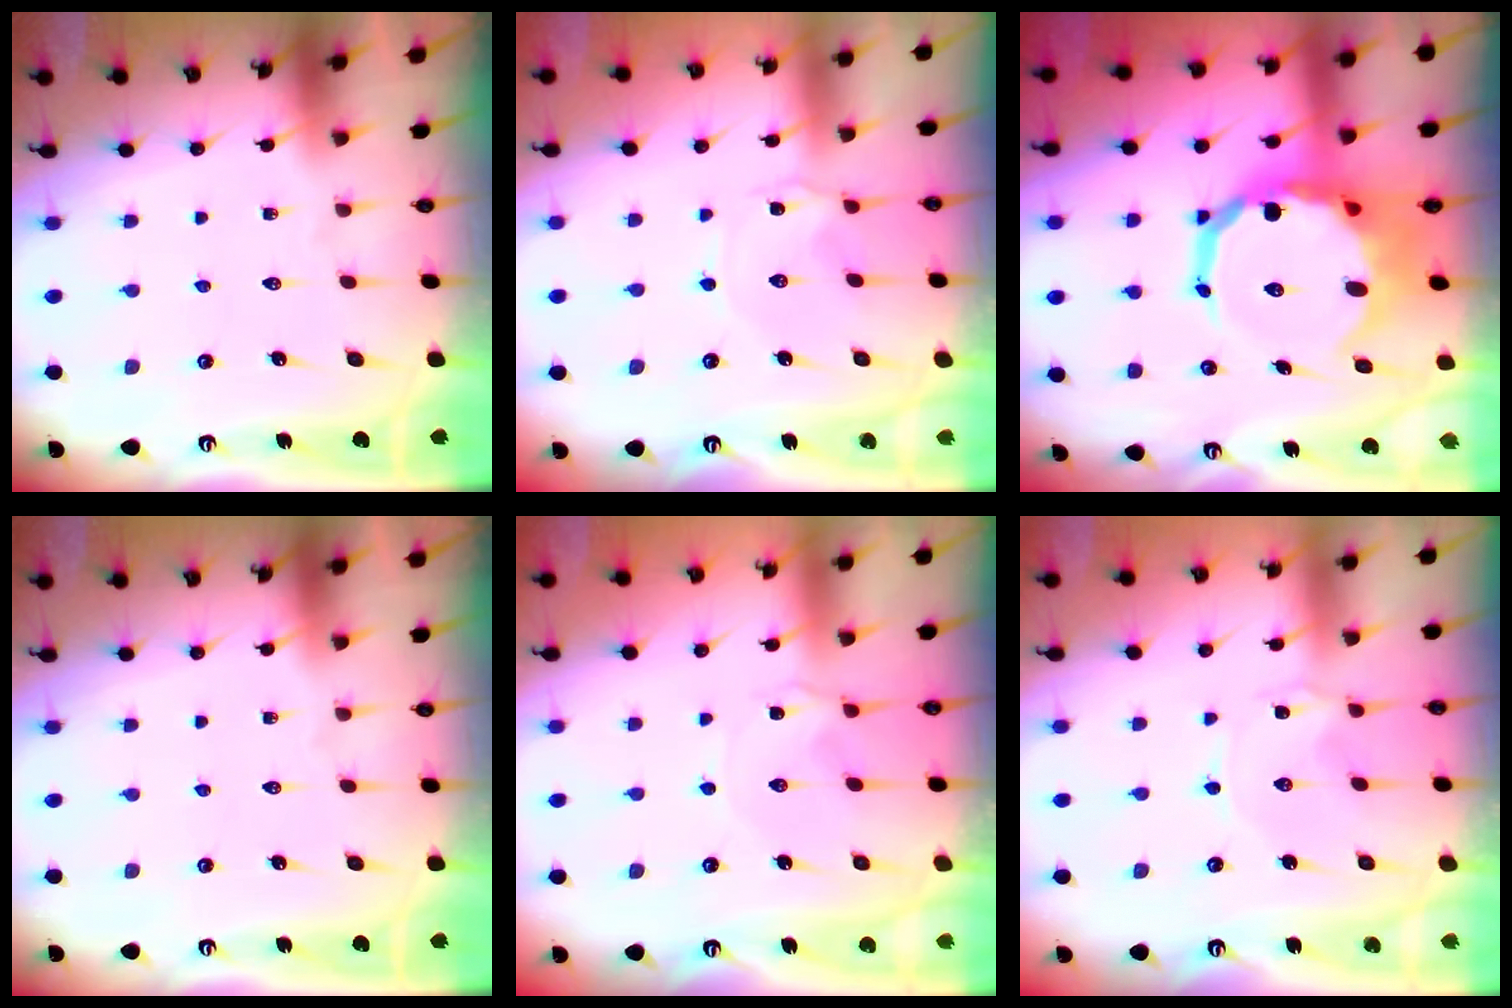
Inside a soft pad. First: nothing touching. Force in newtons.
{"total": 3.0, "press": 2.9, "slide": 0.4}
{"total": 15.6, "press": 15.3, "slide": 3.0}
{"total": 0.0}
{"total": 1.9, "press": 1.8, "slide": 0.4}
{"total": 1.4, "press": 1.4, "slide": 0.2}